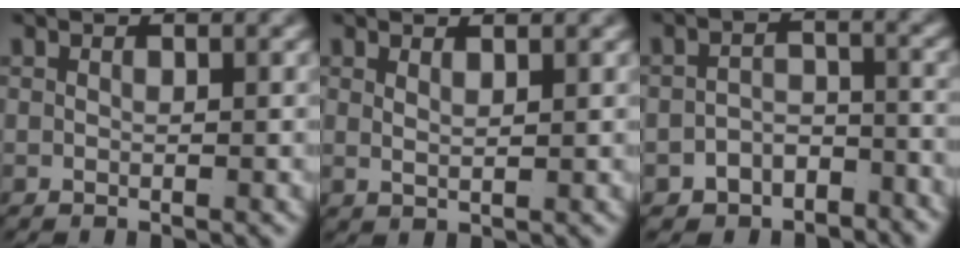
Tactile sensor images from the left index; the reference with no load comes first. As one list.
[{"total": 1.3, "force": [1.0, -0.5, 0.5], "torque": [-0.011, -0.009, 0.029]}, {"total": 5.2, "force": [-4.2, 2.9, 0.7], "torque": [-0.008, -0.017, -0.071]}]